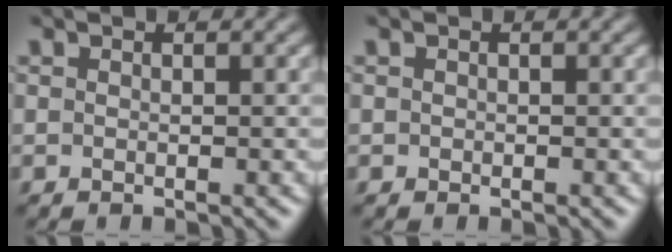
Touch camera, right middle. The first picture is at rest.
{"total": 0.0}